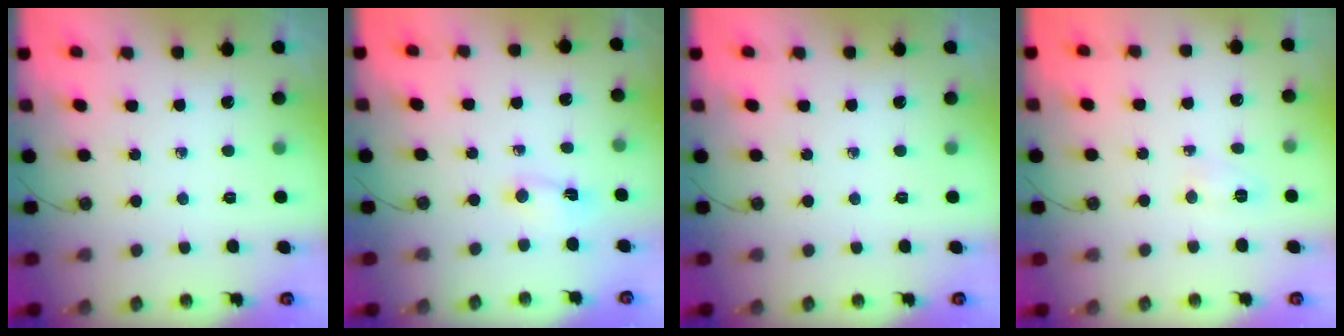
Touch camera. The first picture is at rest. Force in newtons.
{"total": 1.1, "press": 1.0, "slide": 0.4}
{"total": 0.0}
{"total": 4.5, "press": 4.5, "slide": 0.5}